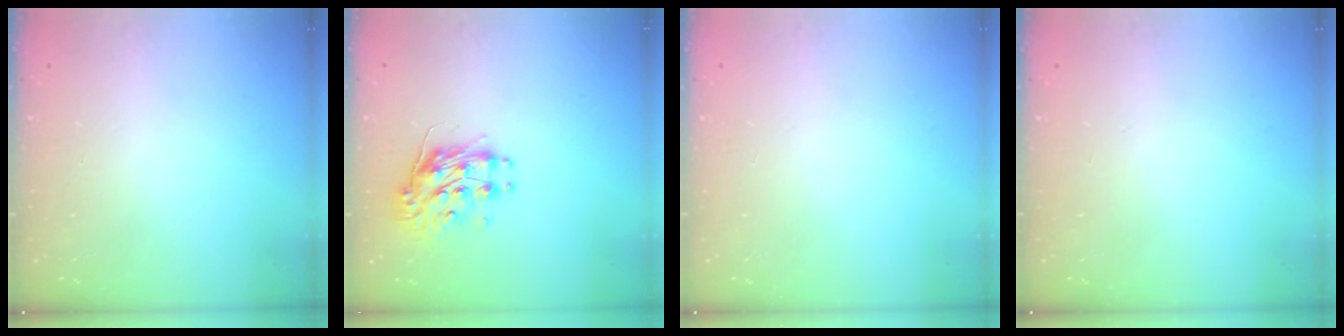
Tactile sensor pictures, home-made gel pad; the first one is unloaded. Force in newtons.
{"total": 10.4, "press": 10.4, "slide": 0.8}
{"total": 0.0}
{"total": 0.0}